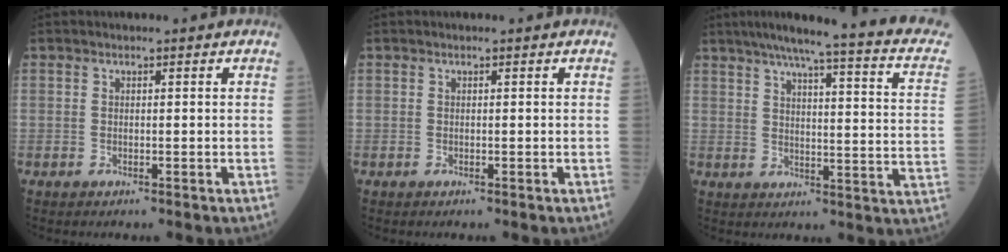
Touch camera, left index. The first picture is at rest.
{"total": 0.0}
{"total": 21.1, "force": [16.8, 0.7, 12.7], "torque": [-0.178, -0.022, 0.191]}